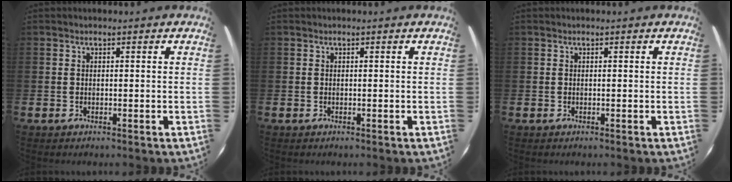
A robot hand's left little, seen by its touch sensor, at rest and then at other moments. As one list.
[{"total": 0.0}, {"total": 0.0}]